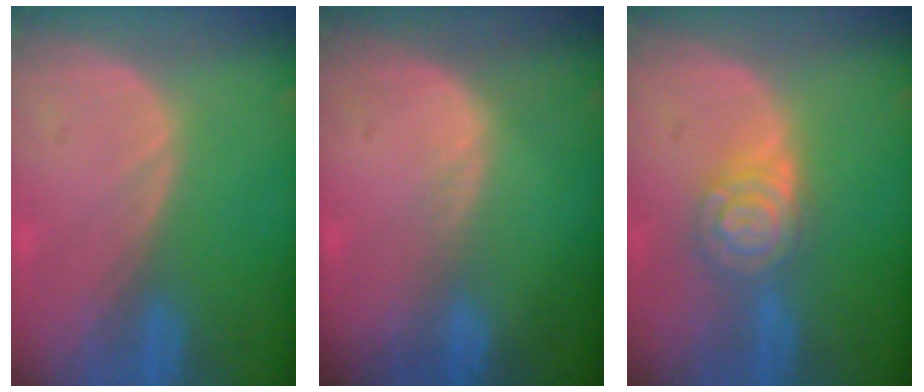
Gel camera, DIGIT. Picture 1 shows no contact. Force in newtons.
{"total": 1.1, "press": 0.7, "slide": 0.9}
{"total": 6.1, "press": 6.1, "slide": 0.4}